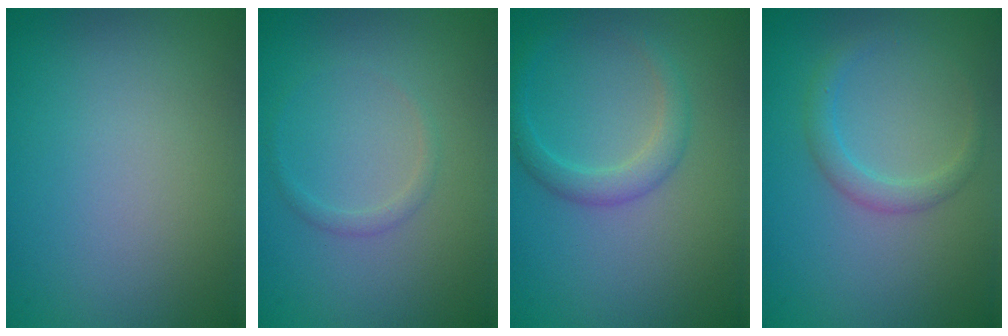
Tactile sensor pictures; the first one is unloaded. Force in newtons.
{"total": 0.9, "press": 0.9, "slide": 0.0}
{"total": 2.3, "press": 2.3, "slide": 0.2}
{"total": 1.9, "press": 1.9, "slide": 0.2}